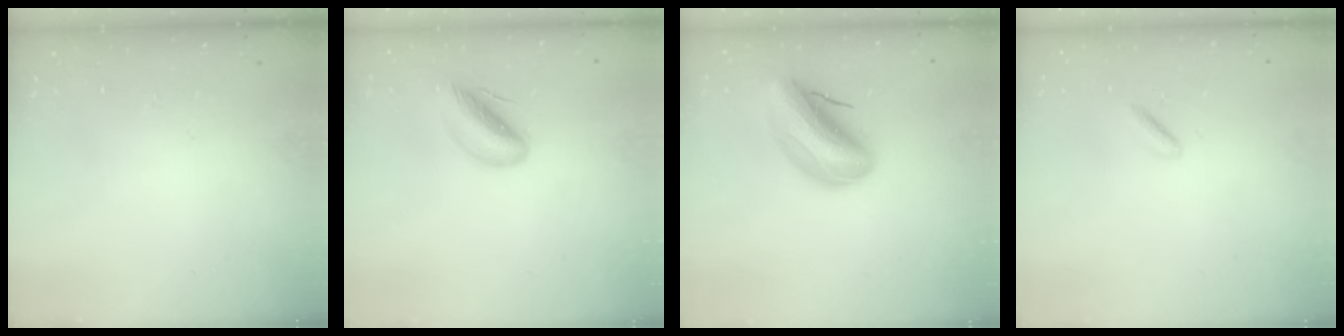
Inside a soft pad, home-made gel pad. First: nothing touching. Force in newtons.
{"total": 8.0, "press": 7.9, "slide": 1.3}
{"total": 14.2, "press": 13.7, "slide": 3.6}
{"total": 1.5, "press": 1.3, "slide": 0.7}